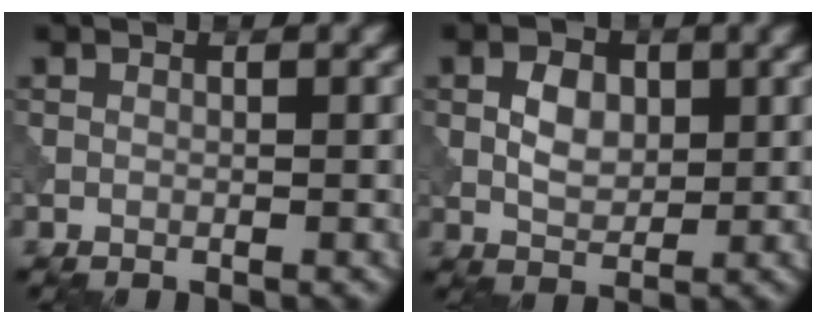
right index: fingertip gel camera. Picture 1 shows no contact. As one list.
[{"total": 3.1, "force": [0.5, 2.0, 2.3], "torque": [-0.041, 0.001, 0.008]}]